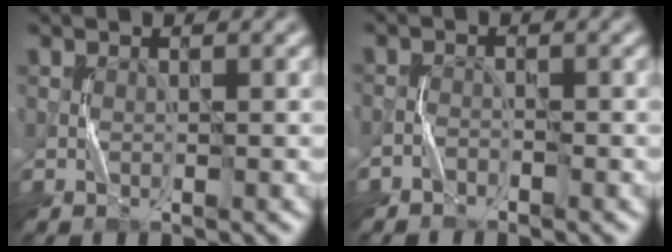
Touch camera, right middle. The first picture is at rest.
{"total": 1.1, "force": [-1.0, 0.4, 0.1], "torque": [0.000, 0.006, -0.022]}